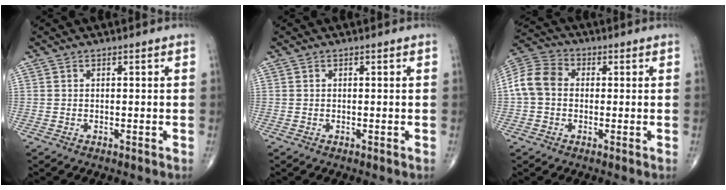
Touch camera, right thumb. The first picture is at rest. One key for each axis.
{"total": 0.0}
{"total": 8.6, "fx": 0.0, "fy": 6.8, "fz": 5.3, "tx": -0.100, "ty": 0.027, "tz": -0.012}